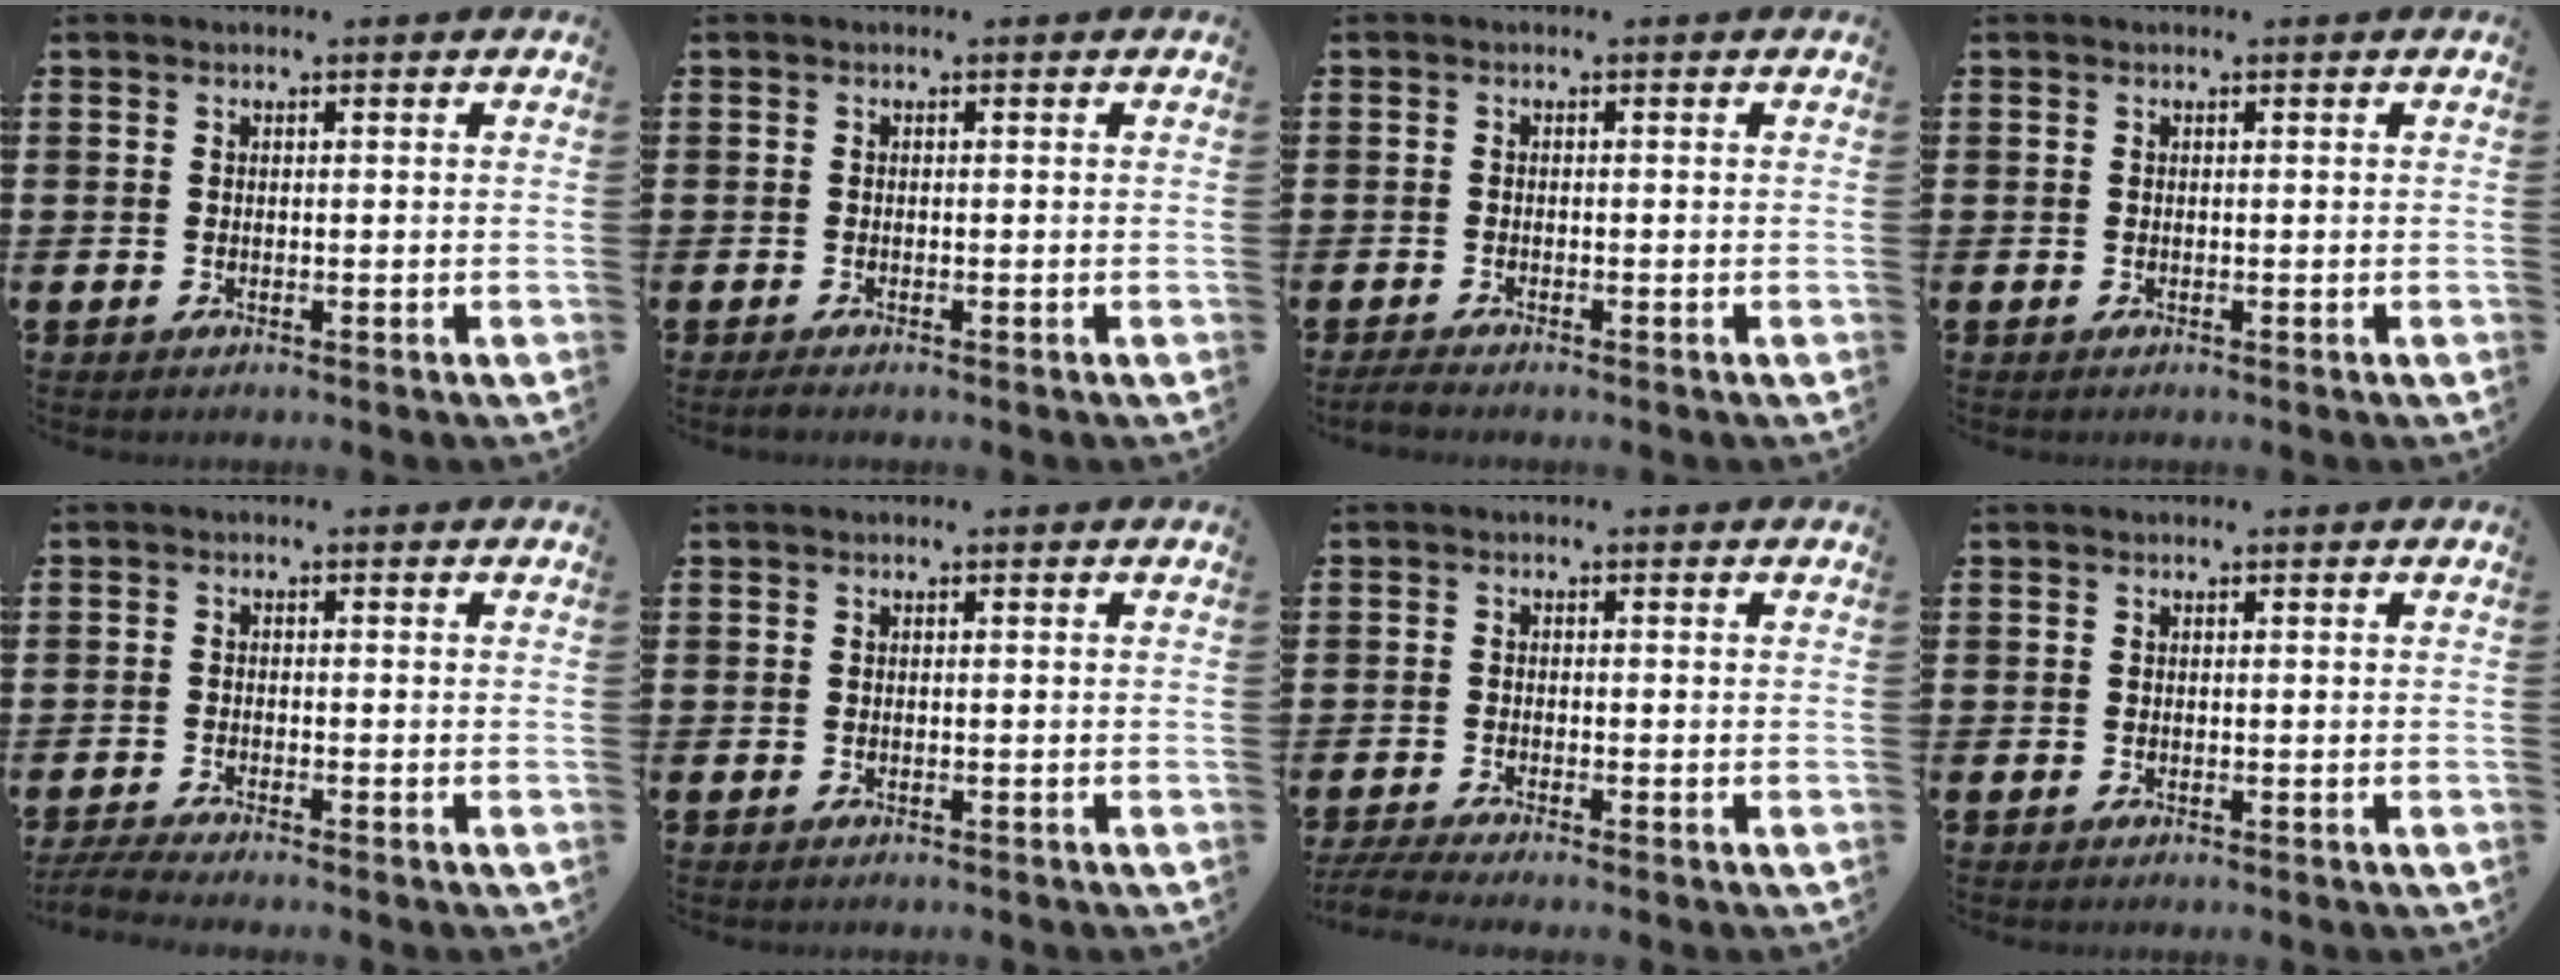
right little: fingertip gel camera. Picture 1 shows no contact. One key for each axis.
{"total": 0.6, "fx": -0.3, "fy": 0.1, "fz": 0.5, "tx": -0.009, "ty": -0.002, "tz": -0.007}
{"total": 0.9, "fx": -0.7, "fy": 0.1, "fz": 0.6, "tx": -0.009, "ty": -0.002, "tz": -0.014}
{"total": 0.0}
{"total": 1.8, "fx": -1.5, "fy": 0.0, "fz": 0.9, "tx": -0.014, "ty": 0.002, "tz": -0.028}
{"total": 0.0}
{"total": 1.6, "fx": -1.3, "fy": 0.0, "fz": 1.0, "tx": -0.016, "ty": 0.001, "tz": -0.024}
{"total": 0.0}